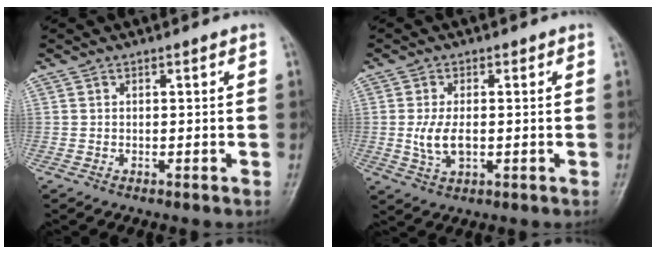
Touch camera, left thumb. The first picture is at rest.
{"total": 5.3, "force": [-0.3, 3.0, 4.4], "torque": [-0.089, -0.007, -0.005]}